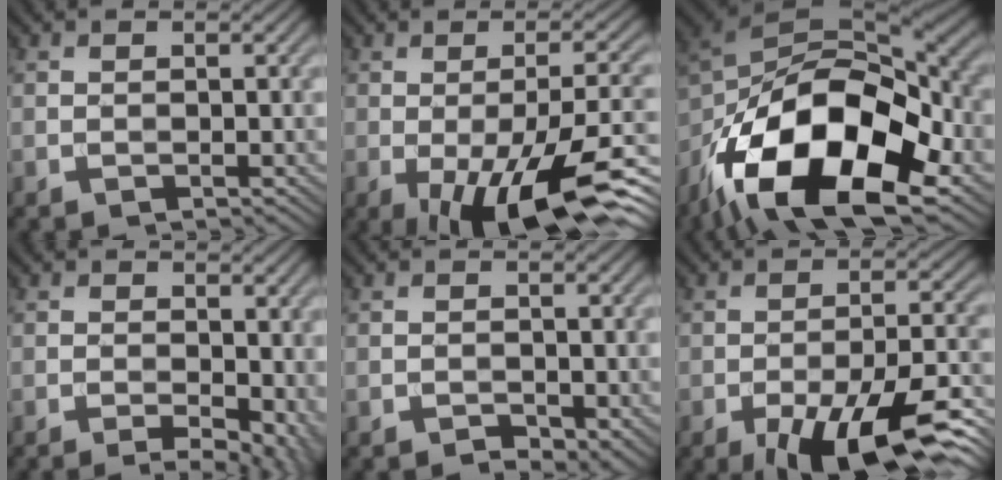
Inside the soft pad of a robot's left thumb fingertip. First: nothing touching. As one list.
[{"total": 15.2, "force": [-5.6, 4.9, 13.3], "torque": [-0.180, -0.008, -0.074]}, {"total": 20.4, "force": [-9.8, 10.3, 14.6], "torque": [-0.298, -0.036, -0.163]}, {"total": 6.2, "force": [-1.6, 2.7, 5.3], "torque": [-0.069, -0.005, -0.014]}, {"total": 1.6, "force": [-0.9, 0.8, 1.0], "torque": [-0.015, -0.004, -0.012]}, {"total": 13.9, "force": [-7.9, 4.4, 10.6], "torque": [-0.172, -0.003, -0.125]}]